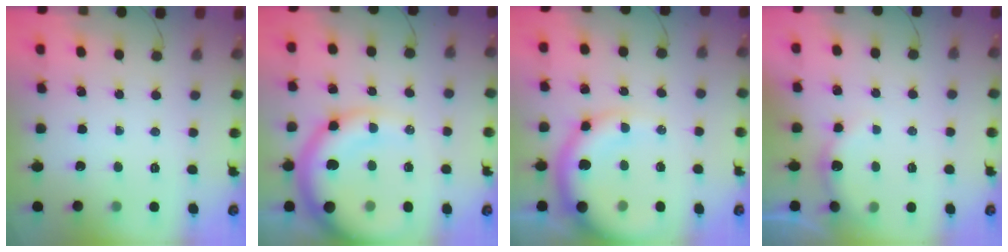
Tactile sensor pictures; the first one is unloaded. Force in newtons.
{"total": 15.9, "press": 15.4, "slide": 3.7}
{"total": 15.0, "press": 14.7, "slide": 3.2}
{"total": 6.2, "press": 6.1, "slide": 1.2}